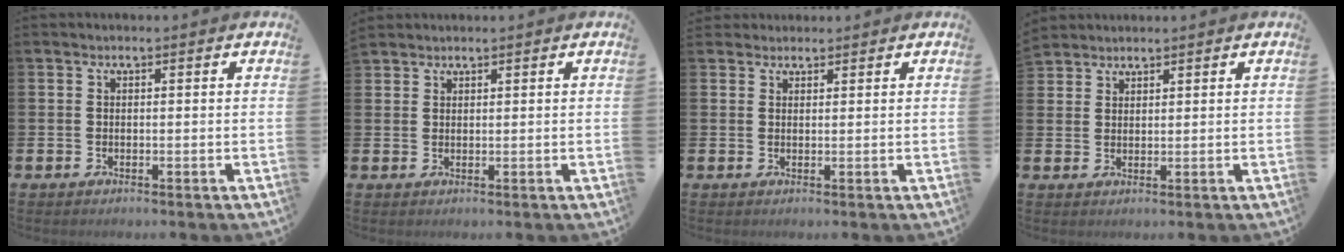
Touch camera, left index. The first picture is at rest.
{"total": 1.7, "force": [1.6, 0.5, -0.1], "torque": [0.010, -0.003, 0.029]}
{"total": 2.0, "force": [1.8, 0.8, -0.1], "torque": [0.009, -0.002, 0.032]}
{"total": 2.6, "force": [2.5, 0.6, -0.4], "torque": [0.013, -0.011, 0.047]}